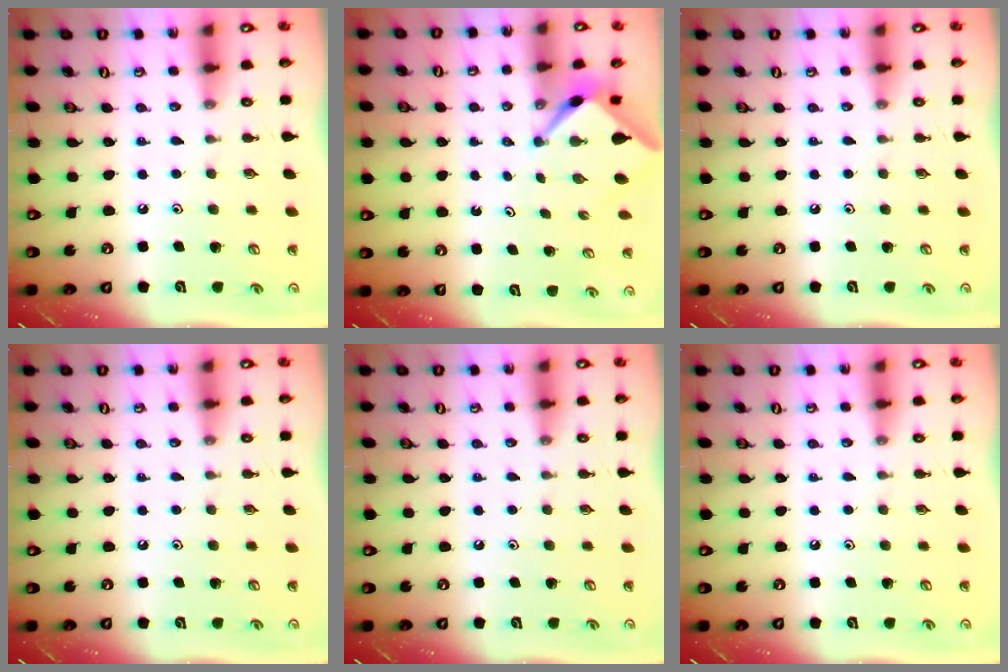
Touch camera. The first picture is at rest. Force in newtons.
{"total": 2.8, "press": 2.8, "slide": 0.3}
{"total": 0.0}
{"total": 0.0}
{"total": 0.0}
{"total": 0.0}